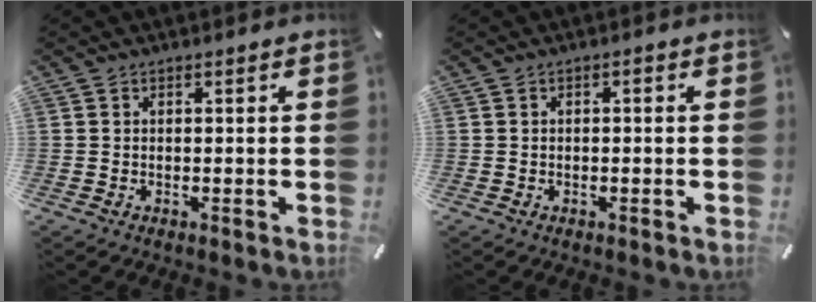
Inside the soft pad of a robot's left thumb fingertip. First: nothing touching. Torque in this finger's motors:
{"motor_torque": [0.33, 0.26, 0.11, 0.03, 0.00]}